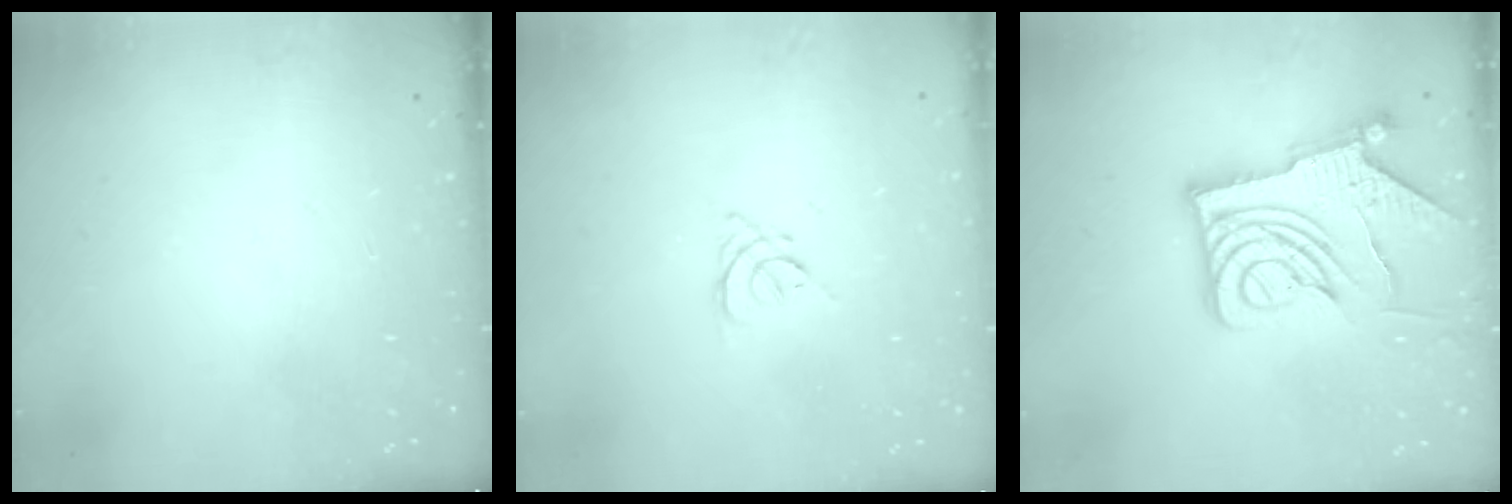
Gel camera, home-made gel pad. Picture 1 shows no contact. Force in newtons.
{"total": 2.6, "press": 2.5, "slide": 0.6}
{"total": 12.5, "press": 12.4, "slide": 1.6}